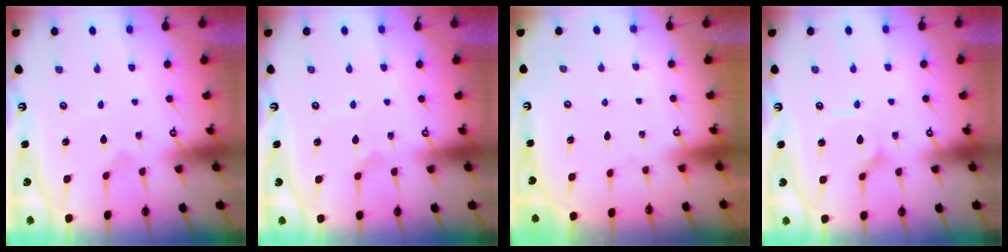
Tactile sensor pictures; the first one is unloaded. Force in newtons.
{"total": 1.7, "press": 1.7, "slide": 0.4}
{"total": 0.0}
{"total": 2.2, "press": 2.2, "slide": 0.1}